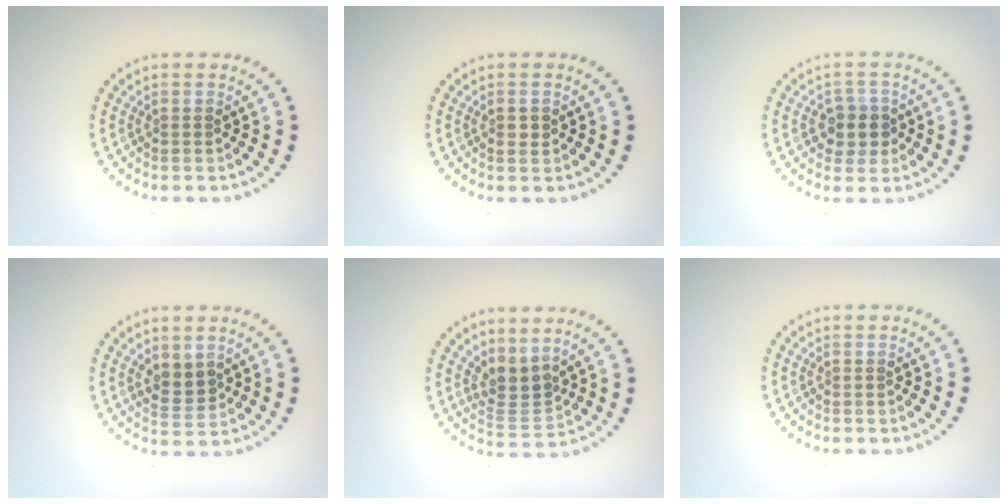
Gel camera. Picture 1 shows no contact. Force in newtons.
{"total": 0.9, "press": 0.9, "slide": 0.2}
{"total": 2.7, "press": 2.6, "slide": 0.9}
{"total": 2.2, "press": 2.1, "slide": 0.7}
{"total": 2.9, "press": 2.1, "slide": 2.0}
{"total": 0.0}